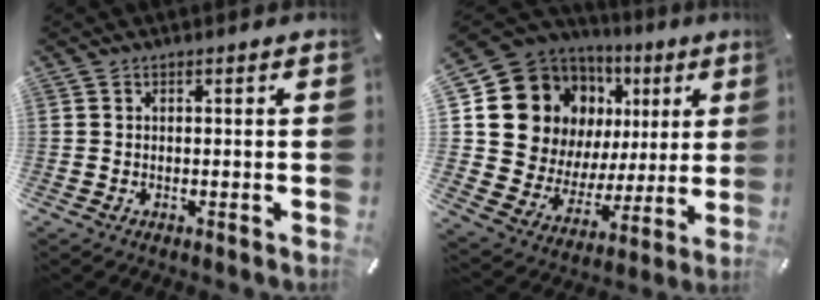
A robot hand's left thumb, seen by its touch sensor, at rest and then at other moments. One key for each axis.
{"total": 16.5, "fx": 7.1, "fy": 13.1, "fz": 7.2, "tx": -0.142, "ty": -0.056, "tz": 0.141}